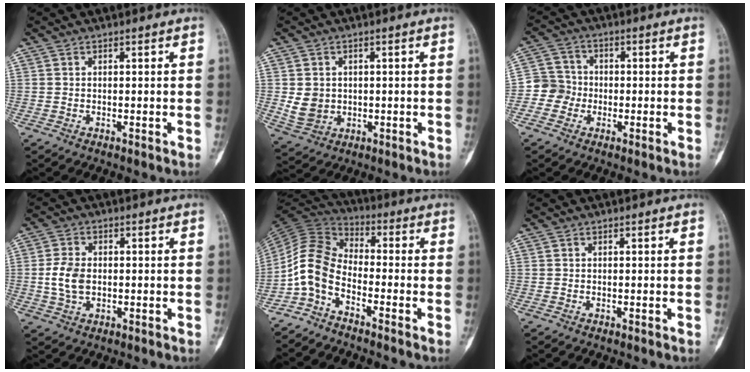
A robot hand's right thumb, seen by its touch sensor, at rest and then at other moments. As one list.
[{"total": 5.4, "force": [0.2, 4.6, 2.7], "torque": [-0.031, -0.002, 0.017]}, {"total": 5.5, "force": [-1.5, 5.2, 0.8], "torque": [0.018, 0.016, -0.040]}, {"total": 5.7, "force": [-0.3, 3.9, 4.2], "torque": [-0.084, 0.005, -0.006]}, {"total": 8.4, "force": [-4.0, 4.7, 5.6], "torque": [-0.109, 0.056, -0.100]}, {"total": 0.0}]